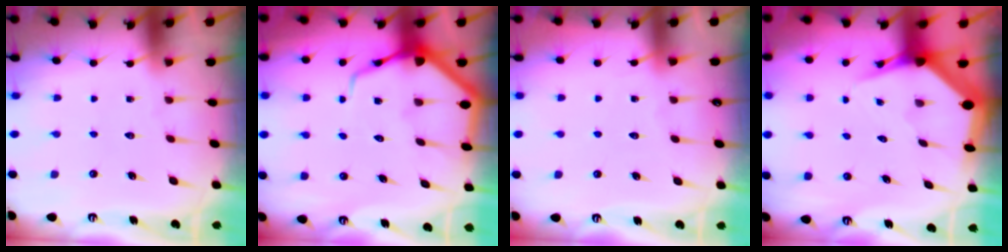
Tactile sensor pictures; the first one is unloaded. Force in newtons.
{"total": 7.5, "press": 7.4, "slide": 0.9}
{"total": 4.2, "press": 4.2, "slide": 0.7}
{"total": 3.8, "press": 3.8, "slide": 0.5}